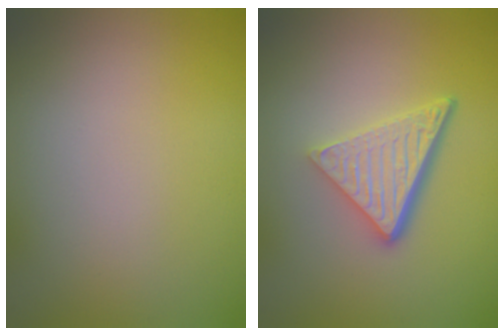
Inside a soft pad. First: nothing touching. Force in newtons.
{"total": 5.4, "press": 3.6, "slide": 4.0}